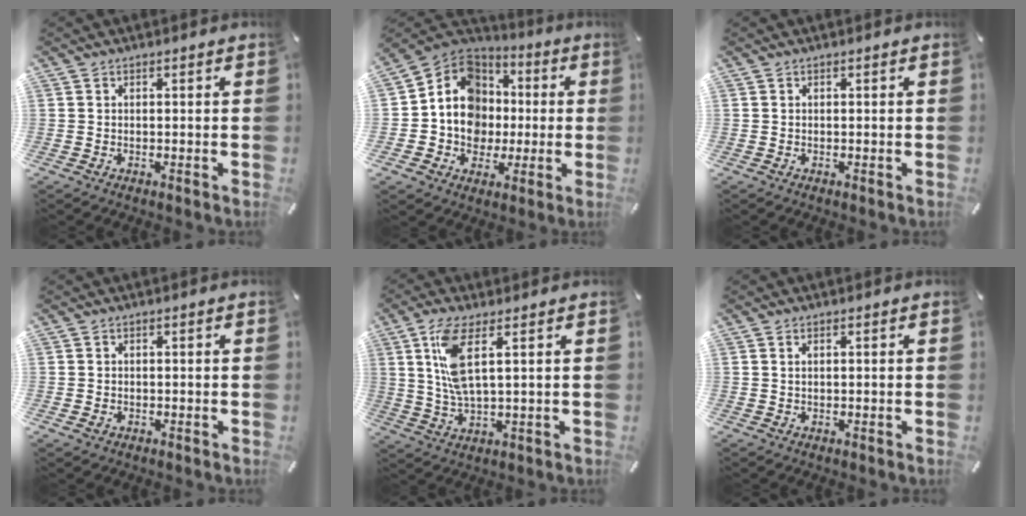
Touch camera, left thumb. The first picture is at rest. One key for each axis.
{"total": 13.1, "fx": -0.1, "fy": 12.2, "fz": 4.8, "tx": -0.102, "ty": -0.010, "tz": 0.007}
{"total": 0.0}
{"total": 1.5, "fx": -0.4, "fy": 1.3, "fz": 0.7, "tx": -0.011, "ty": 0.003, "tz": -0.009}
{"total": 10.4, "fx": 3.5, "fy": 3.4, "fz": 9.1, "tx": -0.202, "ty": -0.004, "tz": 0.058}
{"total": 0.9, "fx": 0.2, "fy": 0.5, "fz": 0.8, "tx": -0.016, "ty": 0.002, "tz": 0.003}